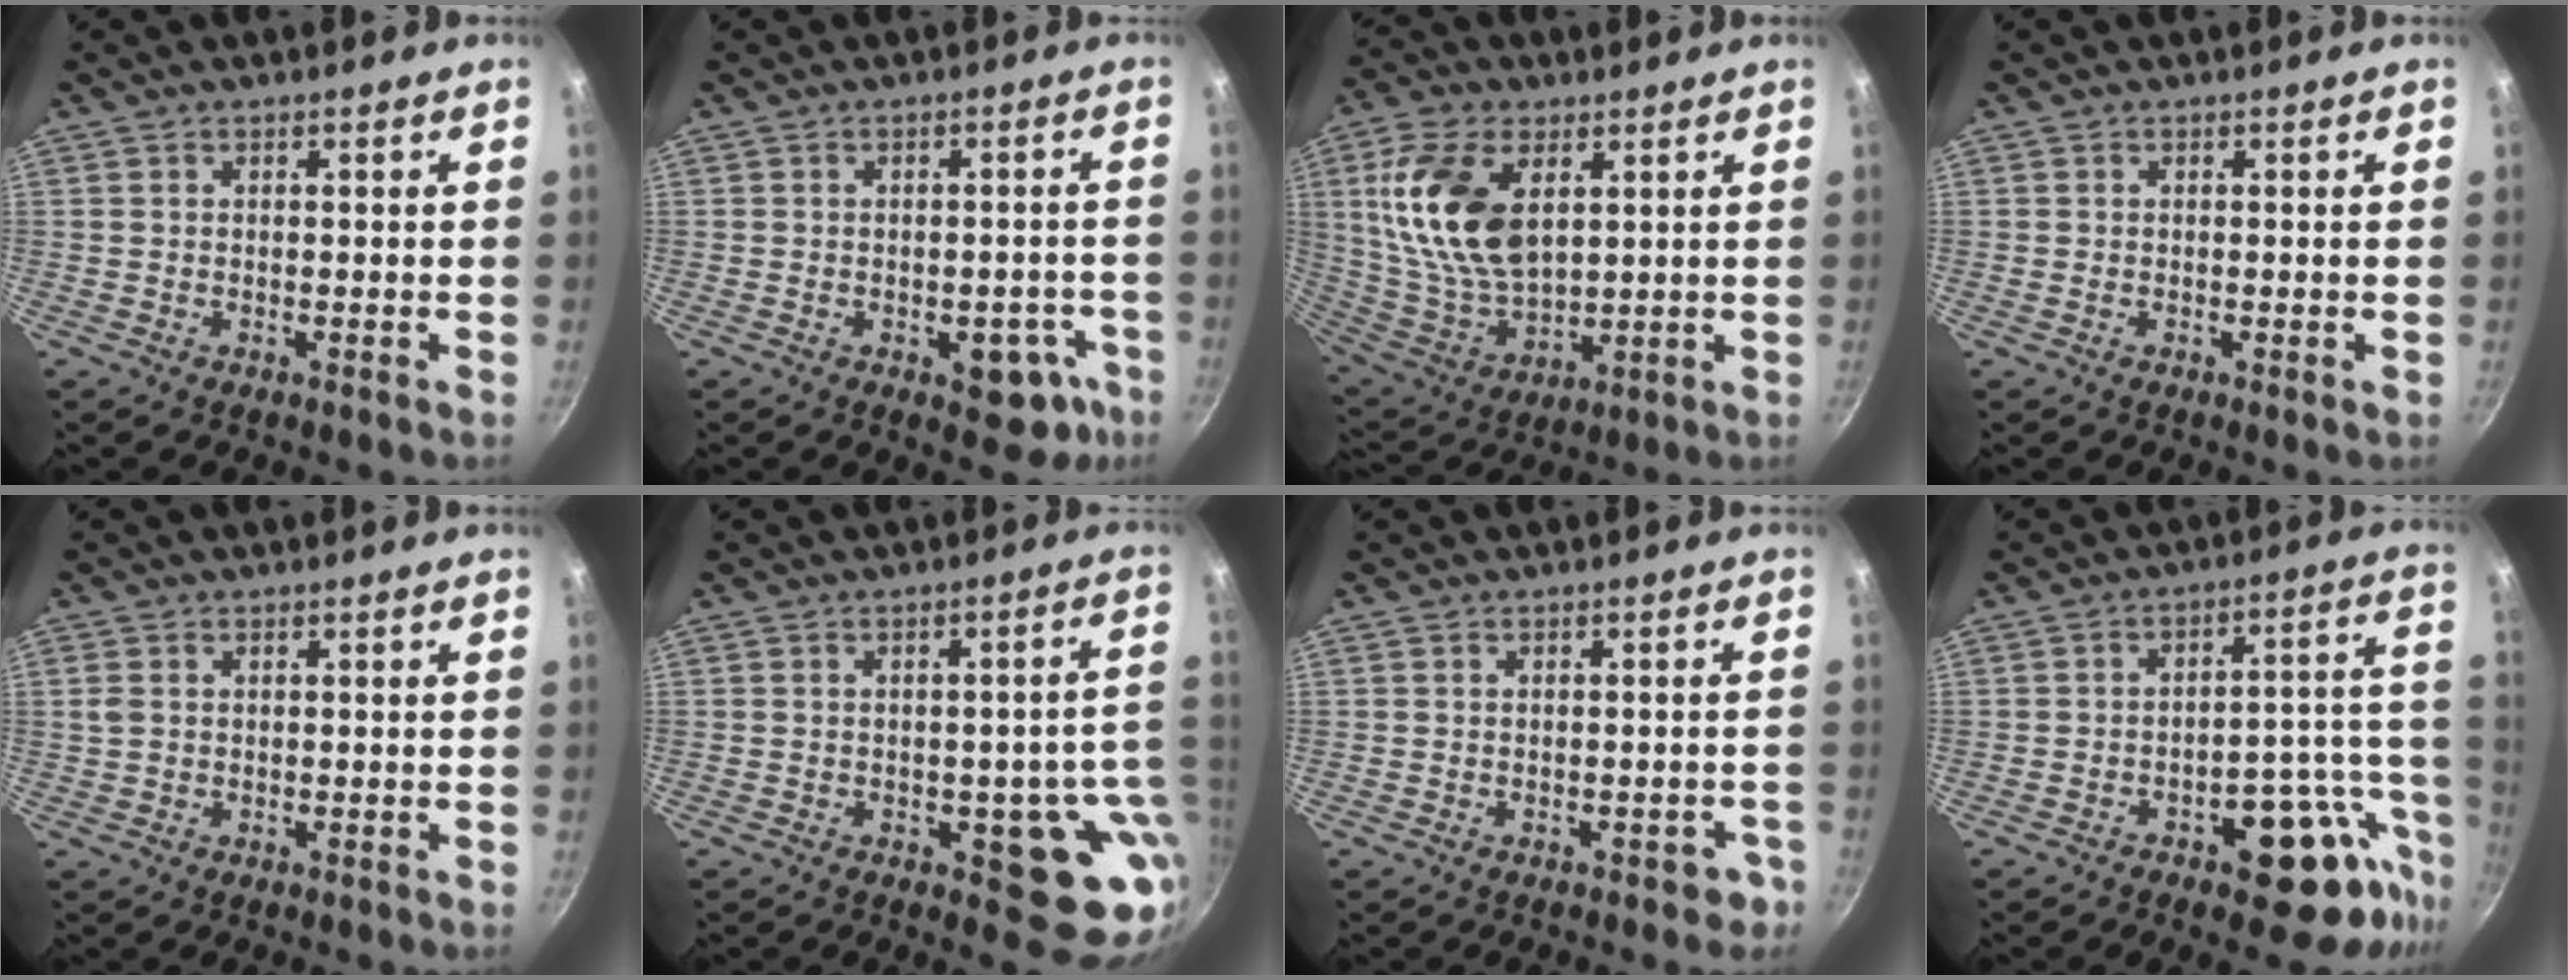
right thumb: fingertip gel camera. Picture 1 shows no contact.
{"total": 8.7, "force": [-3.5, 5.0, 6.1], "torque": [-0.023, 0.024, -0.038]}
{"total": 18.1, "force": [5.0, 10.5, 13.8], "torque": [-0.253, -0.016, 0.109]}
{"total": 0.0}
{"total": 2.0, "force": [0.4, 1.6, 1.2], "torque": [-0.024, 0.003, 0.010]}
{"total": 11.9, "force": [-1.9, 6.0, 10.0], "torque": [-0.057, 0.005, -0.018]}
{"total": 3.0, "force": [-1.6, 1.9, 1.7], "torque": [0.000, 0.025, -0.005]}
{"total": 16.0, "force": [-7.2, 7.8, 12.0], "torque": [-0.093, 0.053, -0.093]}